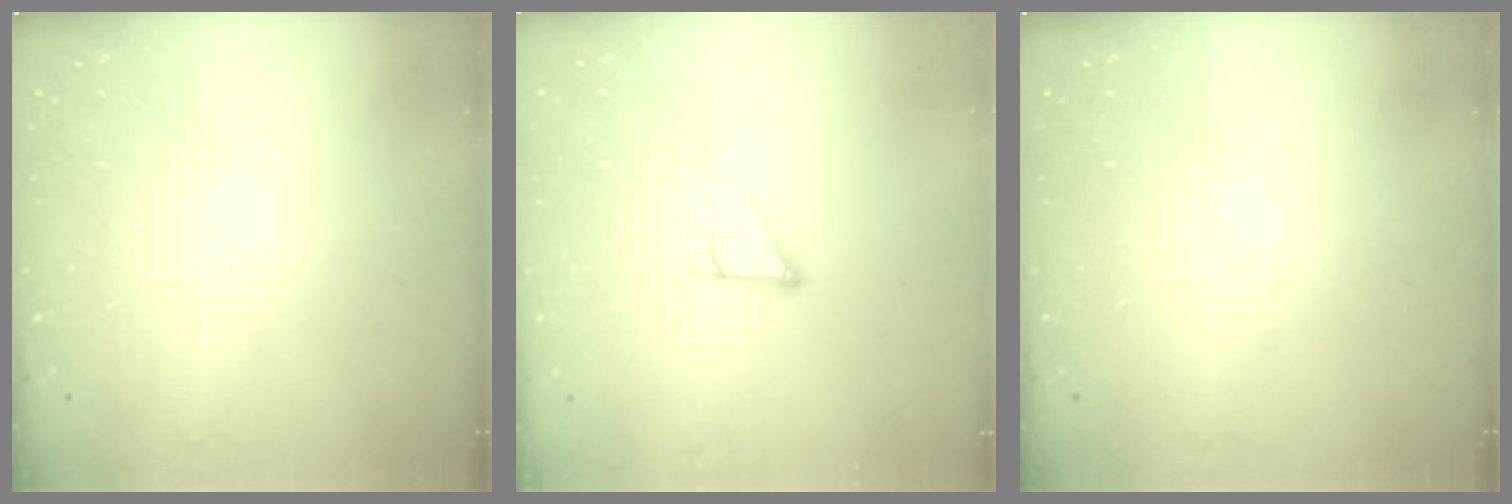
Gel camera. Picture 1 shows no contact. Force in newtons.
{"total": 3.7, "press": 3.7, "slide": 0.2}
{"total": 0.0}